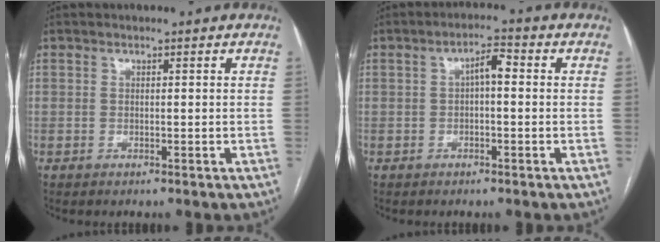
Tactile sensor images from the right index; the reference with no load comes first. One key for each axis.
{"total": 3.5, "fx": 0.4, "fy": 1.1, "fz": 3.3, "tx": -0.057, "ty": 0.020, "tz": 0.006}